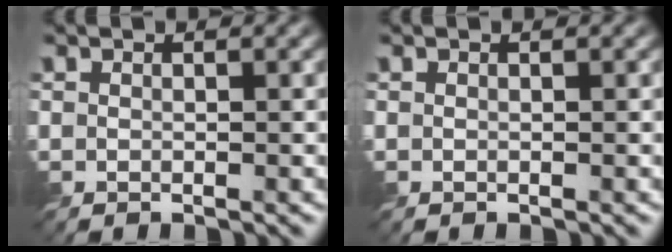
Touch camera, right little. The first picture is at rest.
{"total": 0.0}